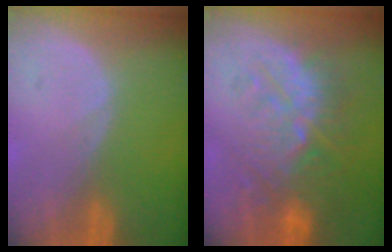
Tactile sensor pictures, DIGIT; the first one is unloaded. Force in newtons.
{"total": 9.8, "press": 9.5, "slide": 2.3}